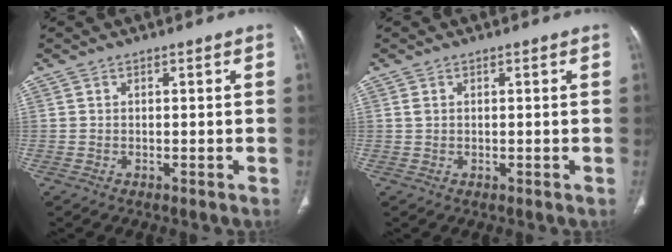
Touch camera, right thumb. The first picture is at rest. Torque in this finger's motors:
{"motor_torque": [-0.40, 0.65, -0.25, 0.04, -0.01]}